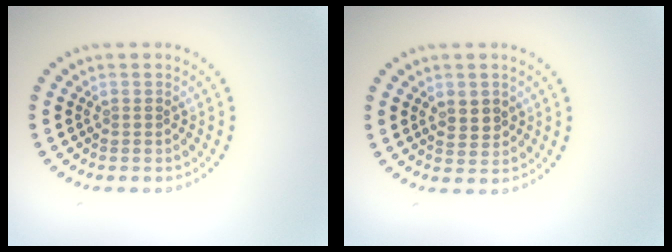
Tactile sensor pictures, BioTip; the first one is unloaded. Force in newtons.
{"total": 1.6, "press": 1.5, "slide": 0.5}